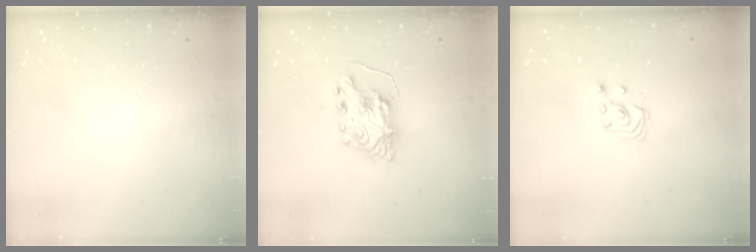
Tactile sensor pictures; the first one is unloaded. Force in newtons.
{"total": 8.2, "press": 8.2, "slide": 0.5}
{"total": 2.6, "press": 2.6, "slide": 0.3}